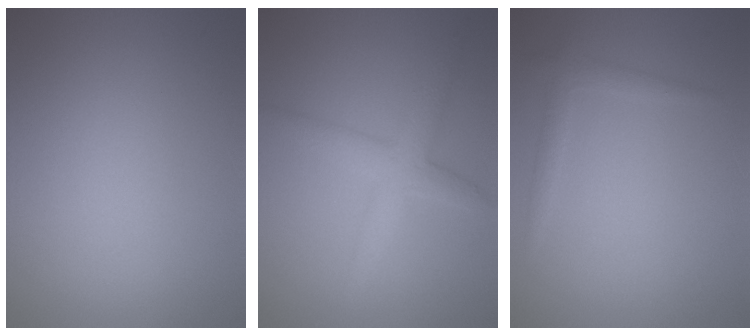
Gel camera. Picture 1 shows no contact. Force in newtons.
{"total": 3.5, "press": 3.5, "slide": 0.1}
{"total": 1.5, "press": 1.5, "slide": 0.1}